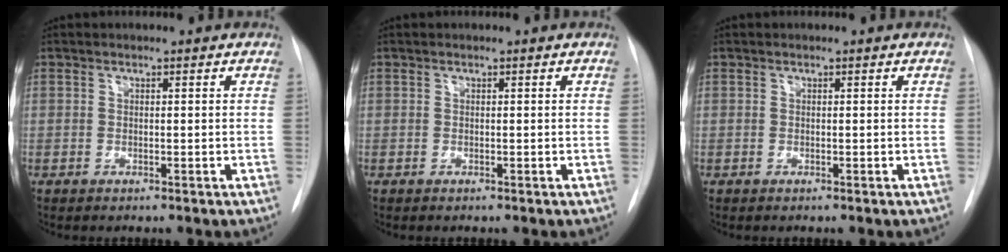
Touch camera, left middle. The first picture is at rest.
{"total": 0.0}
{"total": 0.0}